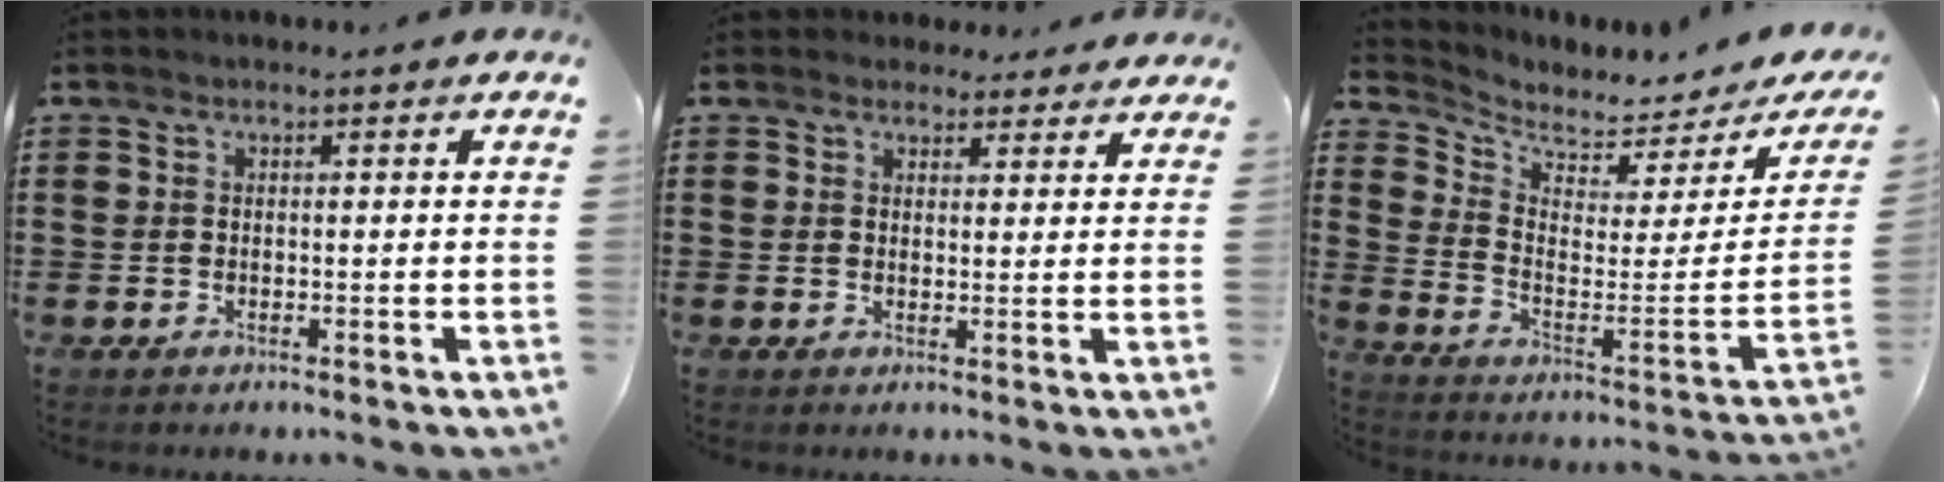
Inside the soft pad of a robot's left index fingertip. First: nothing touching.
{"total": 2.8, "force": [2.4, 1.4, 0.2], "torque": [-0.005, -0.001, 0.044]}
{"total": 3.2, "force": [3.0, 0.6, 0.8], "torque": [-0.041, -0.041, 0.047]}